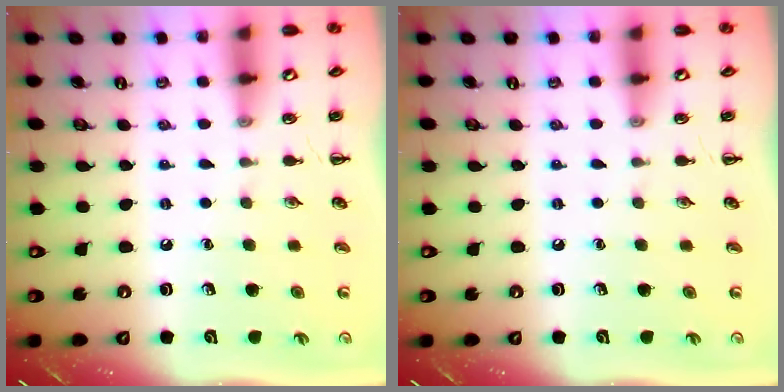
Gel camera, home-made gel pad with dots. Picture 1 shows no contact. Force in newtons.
{"total": 0.0}